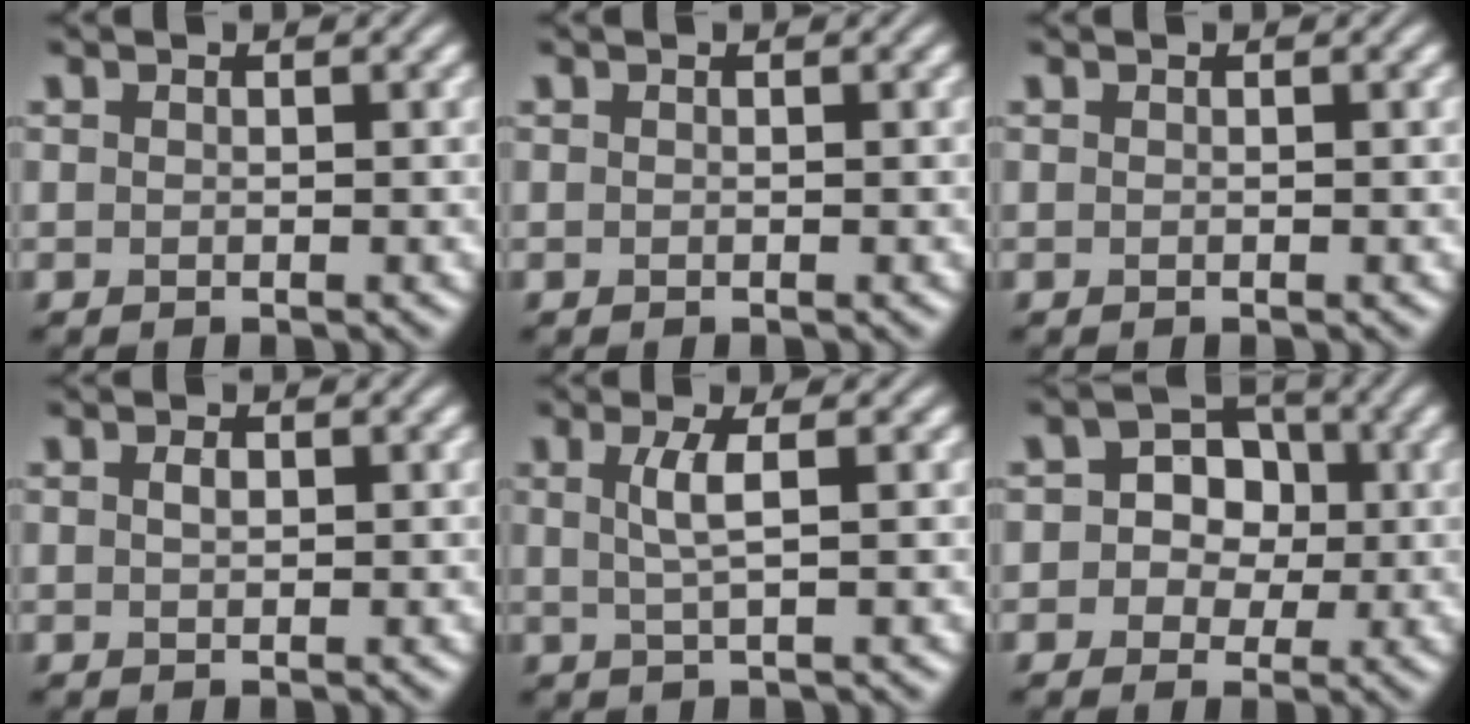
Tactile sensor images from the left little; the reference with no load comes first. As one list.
[{"total": 0.0}, {"total": 0.0}, {"total": 0.9, "force": [0.2, 0.5, 0.7], "torque": [-0.016, 0.001, 0.005]}, {"total": 2.5, "force": [0.5, 0.6, 2.4], "torque": [-0.049, -0.001, 0.009]}, {"total": 5.0, "force": [0.4, 4.3, 2.6], "torque": [-0.016, 0.015, -0.019]}]